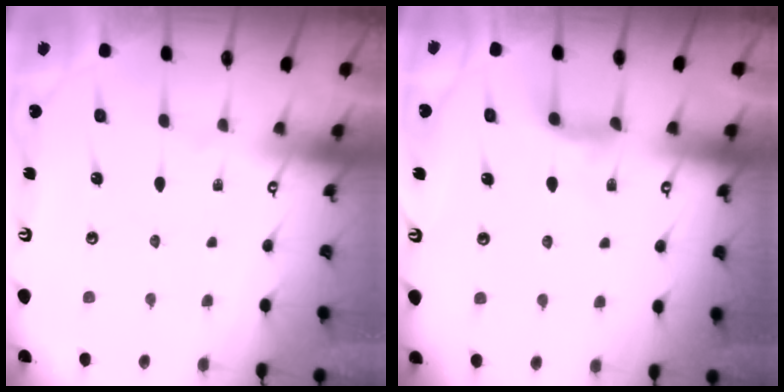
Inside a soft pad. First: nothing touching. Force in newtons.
{"total": 6.0, "press": 5.9, "slide": 0.6}